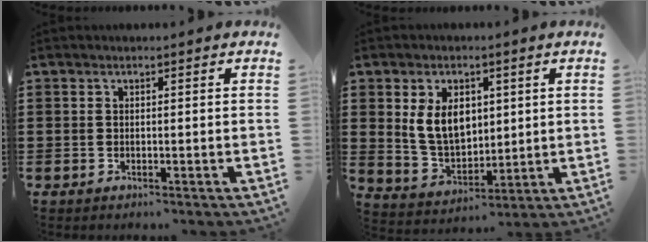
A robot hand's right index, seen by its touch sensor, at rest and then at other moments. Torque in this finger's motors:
{"motor_torque": [0.80, -0.04, 0.35, 0.20]}